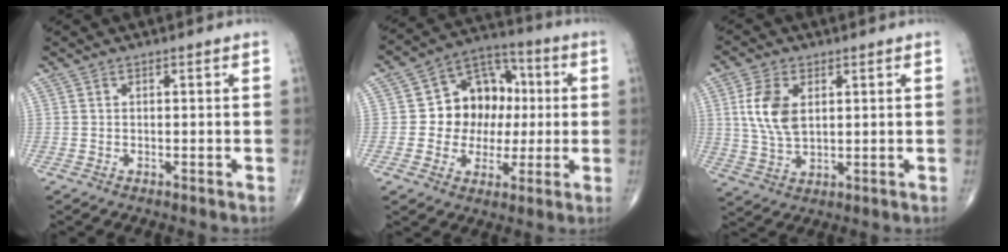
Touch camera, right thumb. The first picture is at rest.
{"total": 13.9, "force": [0.7, 11.3, 8.1], "torque": [-0.068, 0.025, 0.008]}
{"total": 8.8, "force": [2.1, 5.1, 6.8], "torque": [-0.137, -0.005, 0.046]}